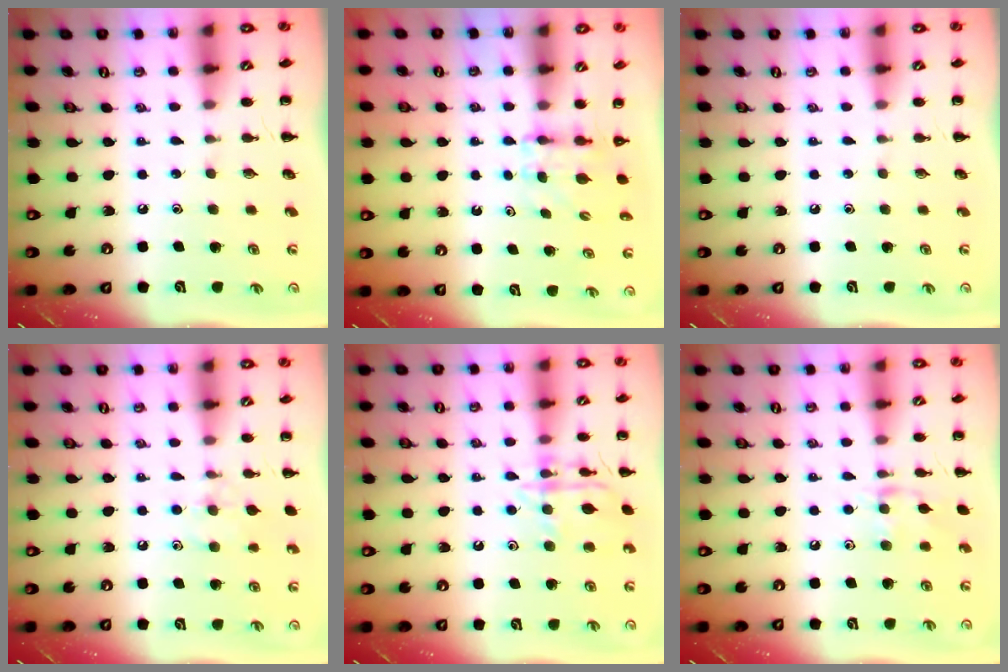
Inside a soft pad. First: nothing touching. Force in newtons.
{"total": 4.8, "press": 4.7, "slide": 0.3}
{"total": 0.0}
{"total": 8.0, "press": 7.7, "slide": 2.0}
{"total": 13.7, "press": 13.7, "slide": 0.9}
{"total": 8.5, "press": 8.4, "slide": 1.0}